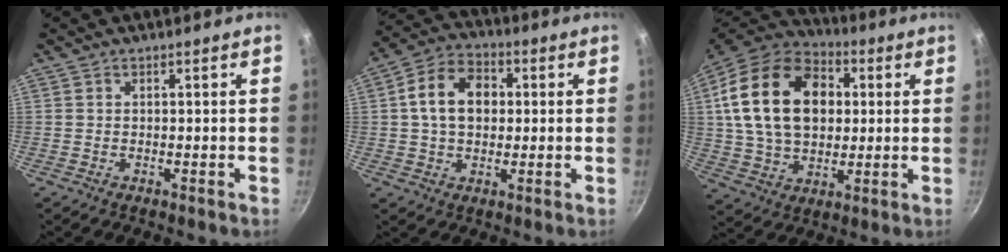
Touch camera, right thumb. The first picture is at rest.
{"total": 11.4, "force": [1.4, 8.3, 7.8], "torque": [-0.108, 0.021, 0.010]}
{"total": 24.1, "force": [4.6, 16.7, 16.8], "torque": [-0.281, 0.014, 0.077]}